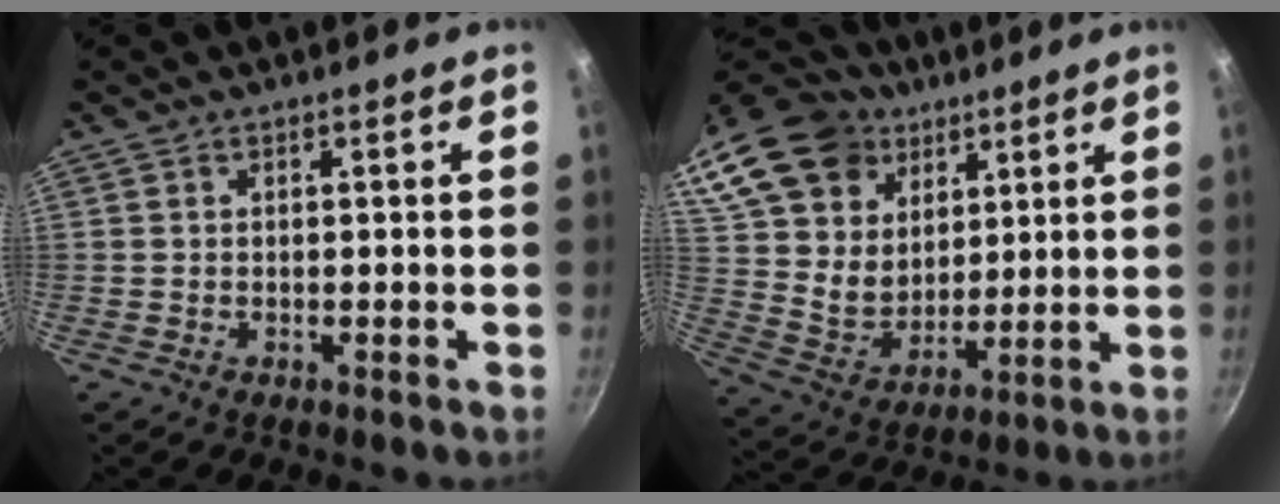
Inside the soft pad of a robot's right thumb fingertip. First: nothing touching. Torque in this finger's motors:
{"motor_torque": [0.06, 2.33, 0.48, -0.25, 0.18]}